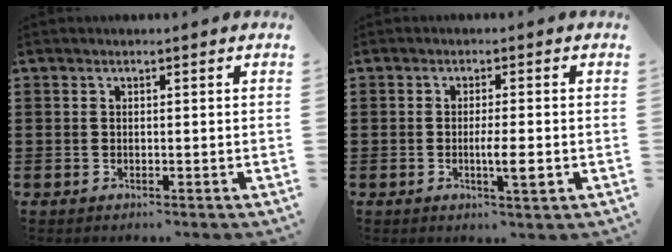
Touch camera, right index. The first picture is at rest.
{"total": 3.8, "force": [-1.0, 0.4, 3.6], "torque": [-0.069, -0.008, -0.021]}